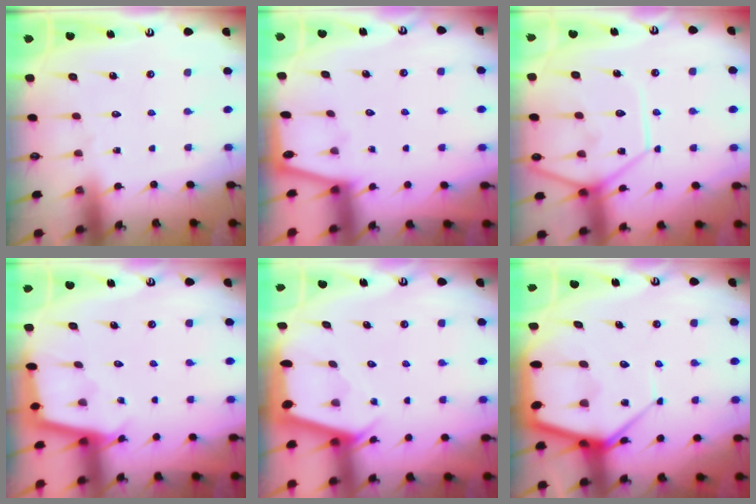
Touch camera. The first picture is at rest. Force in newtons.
{"total": 0.0}
{"total": 14.0, "press": 13.9, "slide": 1.6}
{"total": 2.5, "press": 2.5, "slide": 0.2}
{"total": 2.4, "press": 2.4, "slide": 0.3}
{"total": 13.0, "press": 12.9, "slide": 0.9}